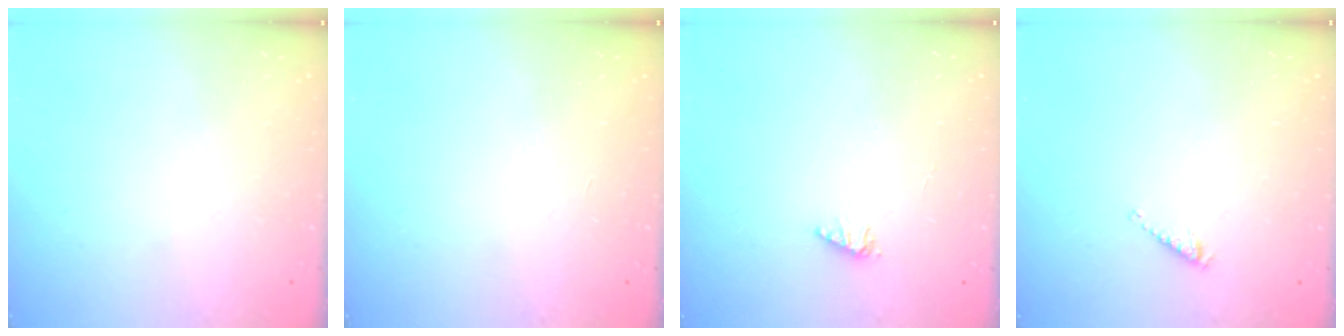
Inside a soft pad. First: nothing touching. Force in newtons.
{"total": 0.0}
{"total": 1.3, "press": 1.3, "slide": 0.1}
{"total": 2.9, "press": 2.9, "slide": 0.5}